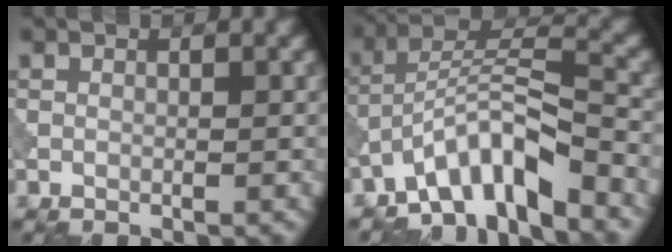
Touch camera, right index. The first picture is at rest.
{"total": 7.6, "force": [-5.6, 1.8, 4.8], "torque": [-0.073, 0.013, -0.107]}